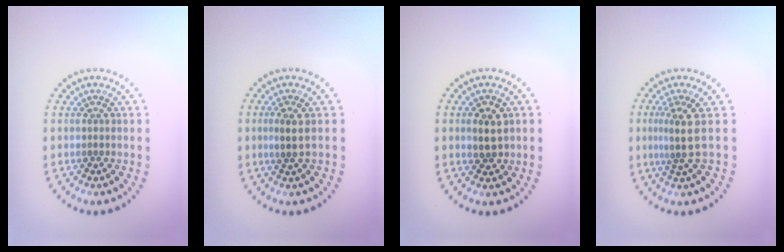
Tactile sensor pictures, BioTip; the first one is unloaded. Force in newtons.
{"total": 1.7, "press": 1.5, "slide": 0.8}
{"total": 2.4, "press": 2.3, "slide": 0.4}
{"total": 2.7, "press": 1.9, "slide": 2.0}